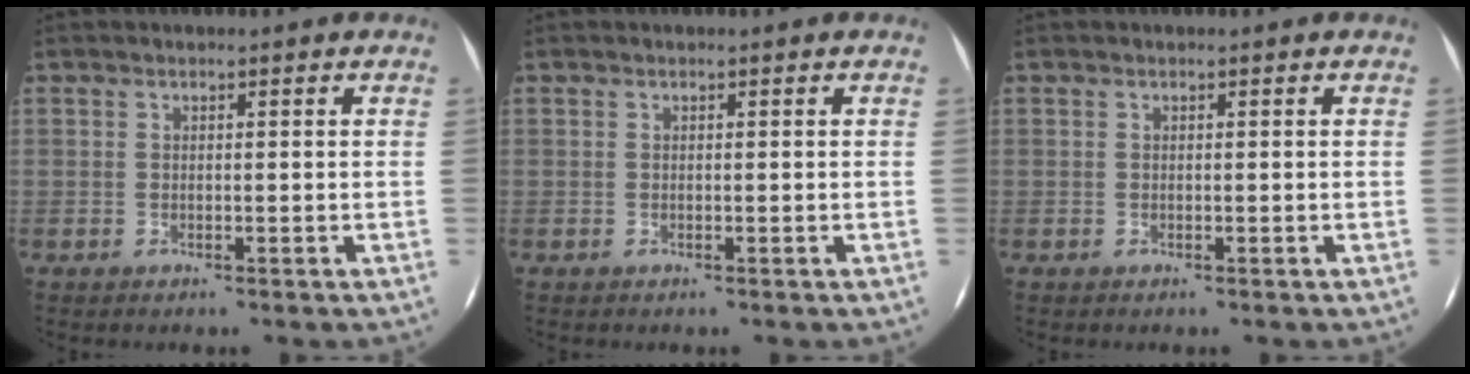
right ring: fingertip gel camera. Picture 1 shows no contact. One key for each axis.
{"total": 0.0}
{"total": 0.0}